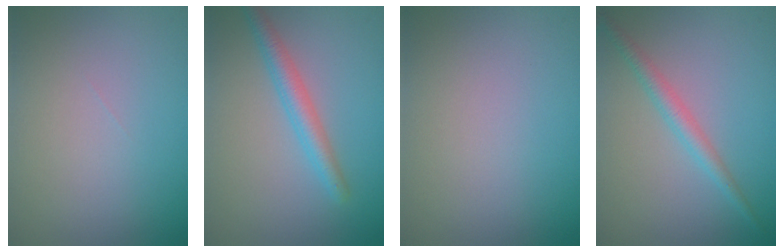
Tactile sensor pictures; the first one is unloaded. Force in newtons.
{"total": 2.7, "press": 2.7, "slide": 0.1}
{"total": 0.0}
{"total": 2.1, "press": 2.1, "slide": 0.1}